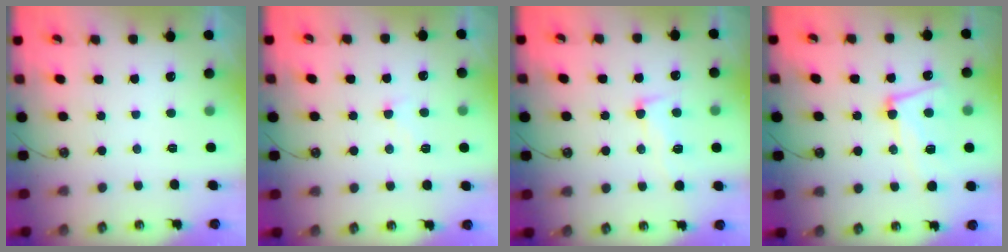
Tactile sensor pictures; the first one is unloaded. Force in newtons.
{"total": 0.9, "press": 0.7, "slide": 0.5}
{"total": 6.2, "press": 6.1, "slide": 1.4}
{"total": 10.2, "press": 10.1, "slide": 1.5}